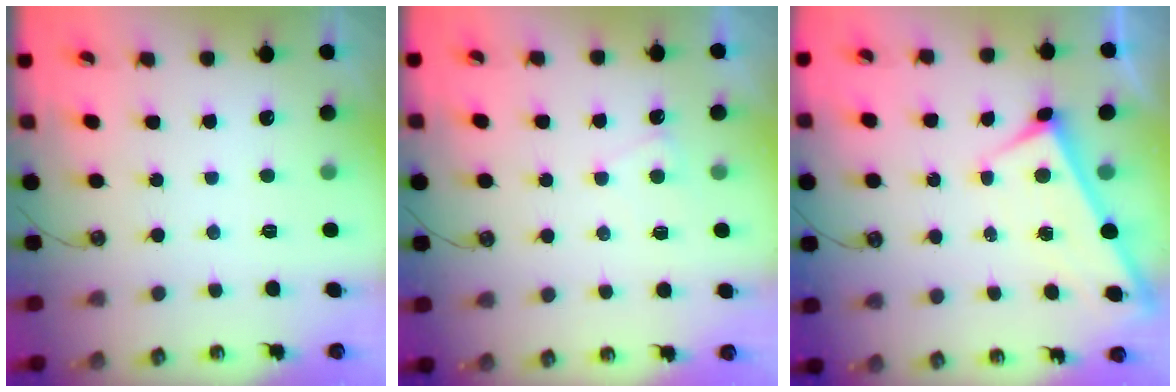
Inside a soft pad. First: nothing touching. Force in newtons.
{"total": 1.2, "press": 1.1, "slide": 0.4}
{"total": 1.6, "press": 1.6, "slide": 0.1}